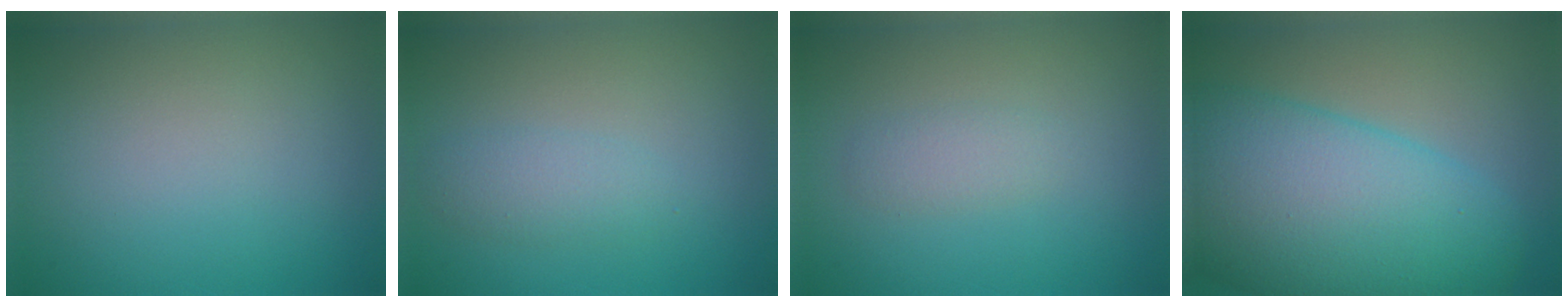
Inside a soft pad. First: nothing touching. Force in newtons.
{"total": 2.0, "press": 2.0, "slide": 0.1}
{"total": 1.5, "press": 1.5, "slide": 0.0}
{"total": 13.8, "press": 13.8, "slide": 0.3}